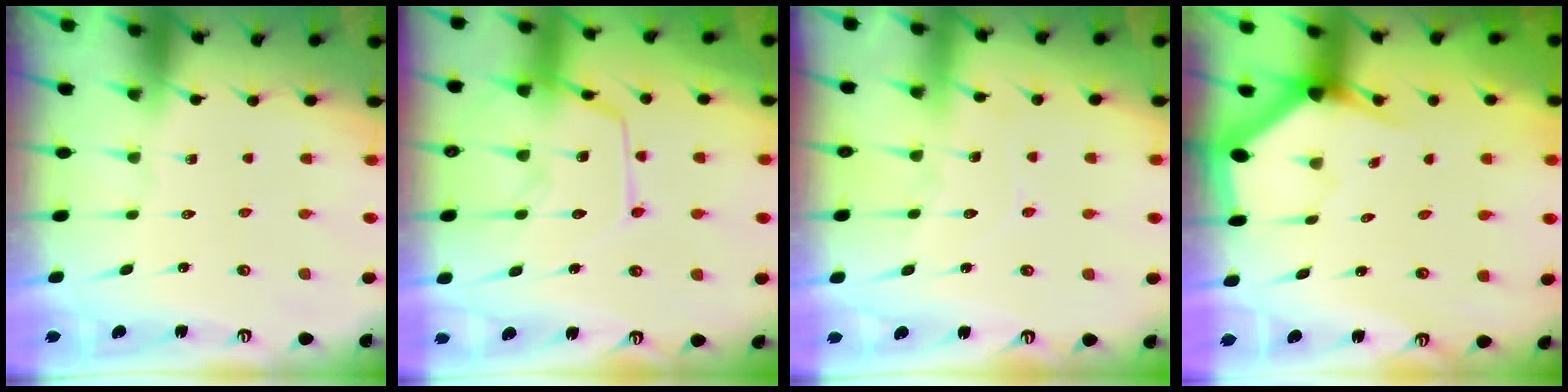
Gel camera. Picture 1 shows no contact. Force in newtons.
{"total": 14.9, "press": 14.8, "slide": 1.3}
{"total": 8.0, "press": 7.9, "slide": 0.3}
{"total": 3.1, "press": 3.1, "slide": 0.2}